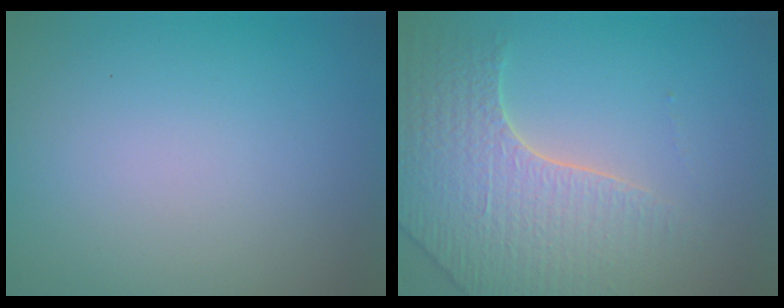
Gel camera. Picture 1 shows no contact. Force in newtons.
{"total": 4.9, "press": 4.5, "slide": 2.0}